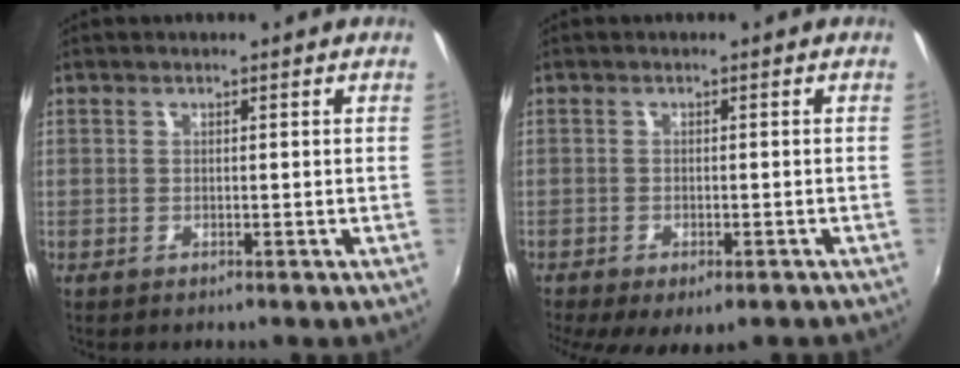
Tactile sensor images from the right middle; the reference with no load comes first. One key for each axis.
{"total": 6.9, "fx": -4.6, "fy": 2.6, "fz": 4.4, "tx": -0.095, "ty": -0.032, "tz": -0.068}